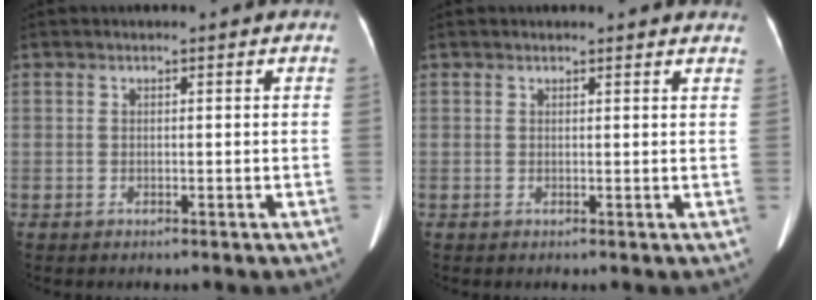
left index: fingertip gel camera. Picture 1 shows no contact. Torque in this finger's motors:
{"motor_torque": [1.07, -1.07, 0.01, -0.01]}